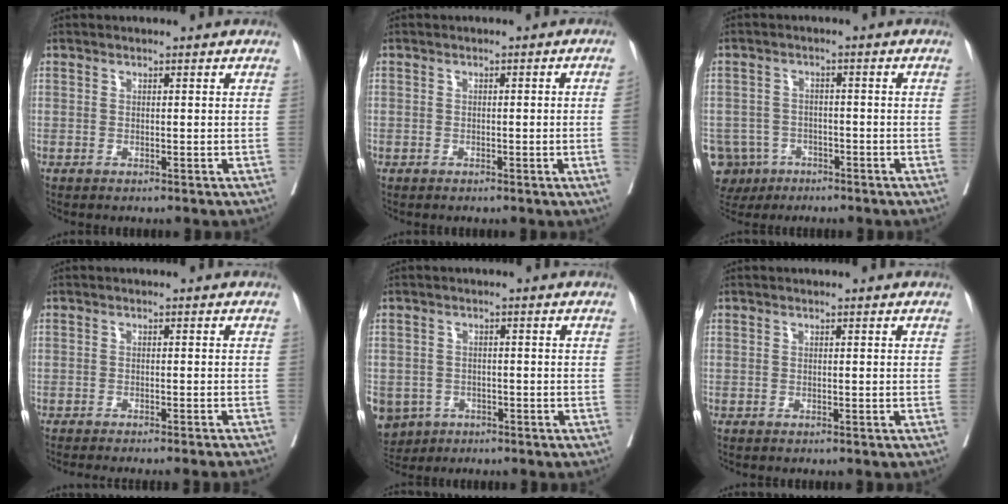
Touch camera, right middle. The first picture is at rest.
{"total": 1.8, "force": [-0.5, -0.1, 1.8], "torque": [-0.026, 0.008, -0.006]}
{"total": 9.2, "force": [-5.0, 7.5, 1.9], "torque": [-0.057, 0.003, -0.076]}
{"total": 11.5, "force": [-10.6, -0.5, 4.3], "torque": [-0.032, -0.025, -0.129]}
{"total": 9.0, "force": [-4.6, 7.3, 2.5], "torque": [-0.077, -0.002, -0.066]}
{"total": 0.6, "force": [-0.6, 0.2, 0.2], "torque": [-0.005, -0.001, -0.010]}